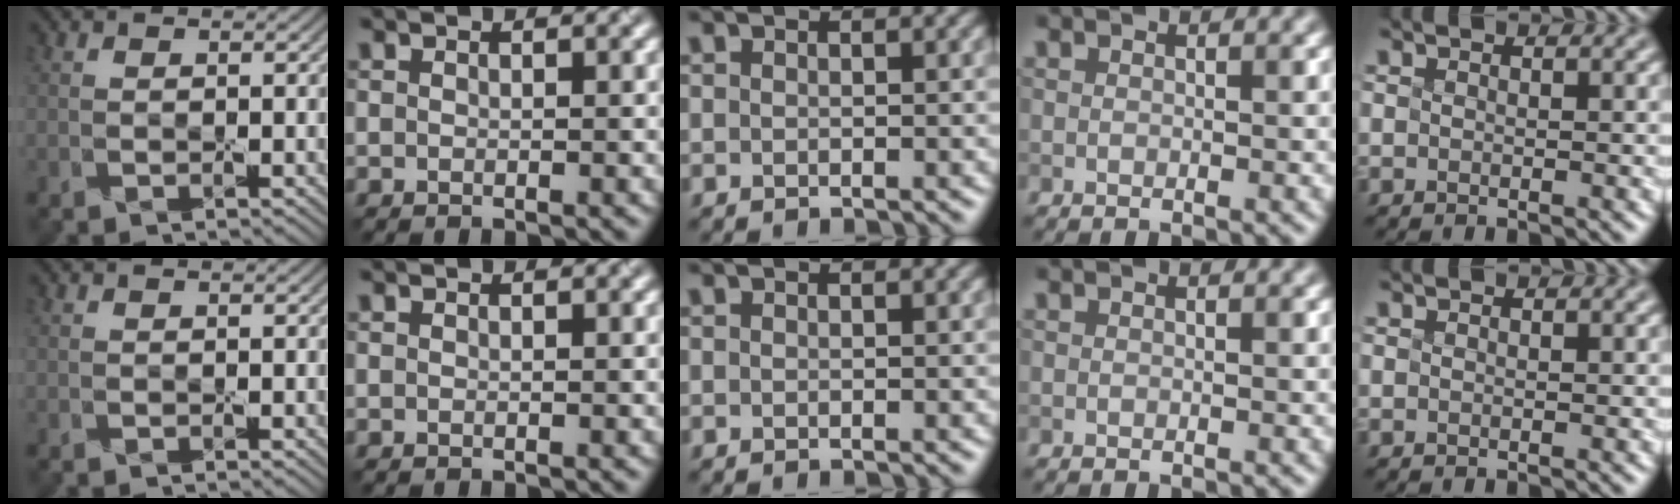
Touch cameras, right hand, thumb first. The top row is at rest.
{}